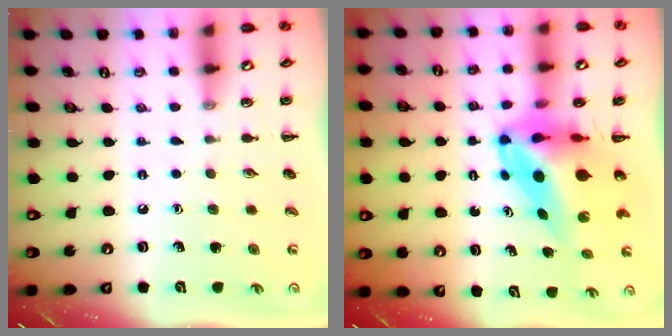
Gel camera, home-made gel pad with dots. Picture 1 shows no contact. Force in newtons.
{"total": 8.9, "press": 8.5, "slide": 2.6}